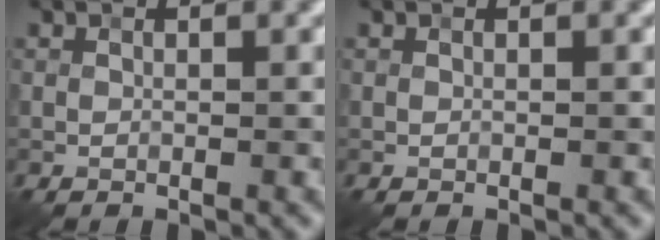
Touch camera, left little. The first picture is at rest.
{"total": 0.0}